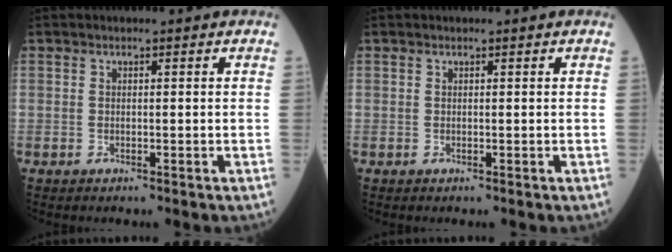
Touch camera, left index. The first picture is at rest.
{"total": 0.0}